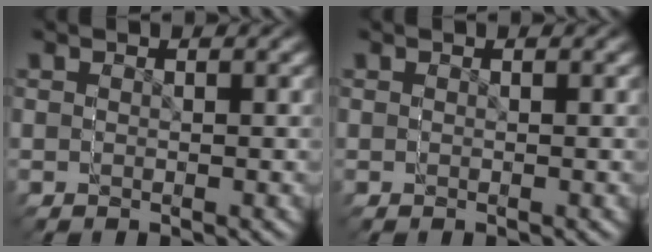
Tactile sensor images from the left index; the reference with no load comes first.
{"total": 0.0}